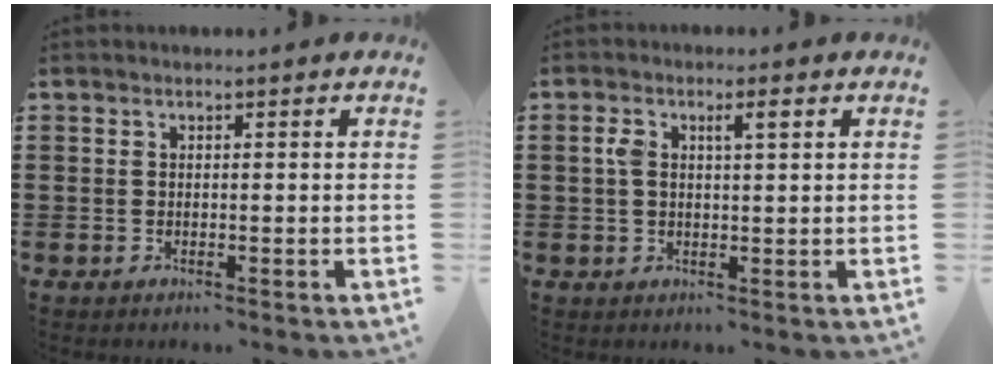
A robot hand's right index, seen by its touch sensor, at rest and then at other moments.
{"total": 3.3, "force": [0.9, 1.0, 3.0], "torque": [-0.053, 0.005, 0.011]}